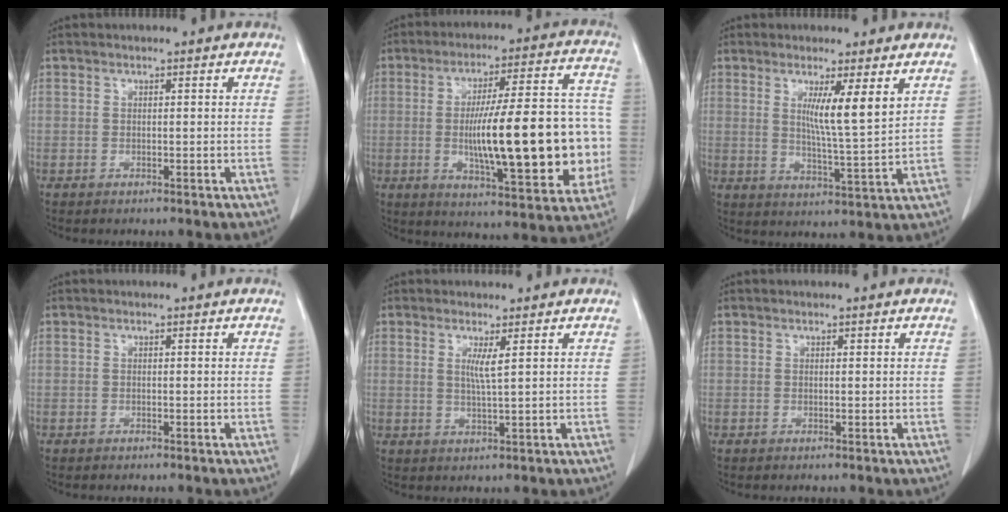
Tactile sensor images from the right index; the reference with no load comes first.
{"total": 22.1, "force": [-2.2, 4.6, 21.5], "torque": [-0.278, 0.029, -0.018]}
{"total": 6.8, "force": [2.9, -0.4, 6.1], "torque": [-0.105, -0.016, 0.050]}
{"total": 0.0}
{"total": 2.4, "force": [0.9, -0.4, 2.2], "torque": [-0.046, -0.008, 0.018]}
{"total": 0.0}